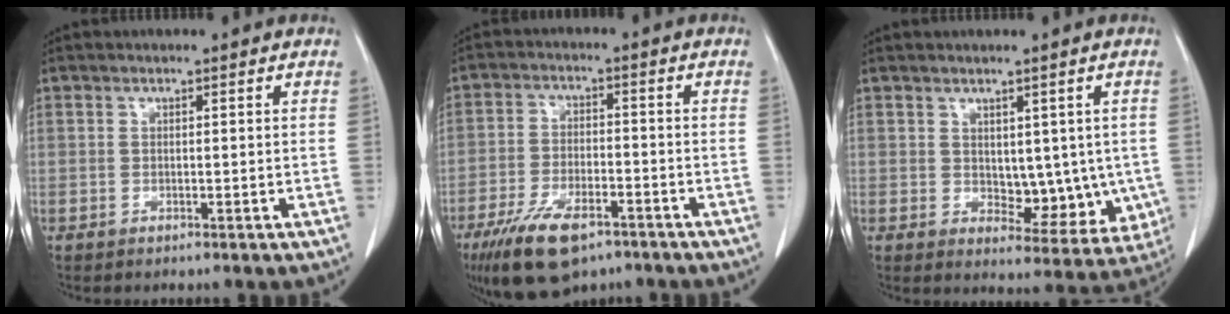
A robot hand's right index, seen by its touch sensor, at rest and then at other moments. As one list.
[{"total": 11.6, "force": [-7.6, 4.5, 7.5], "torque": [-0.142, -0.013, -0.128]}, {"total": 8.2, "force": [0.1, 4.9, 6.6], "torque": [-0.063, -0.006, 0.016]}]